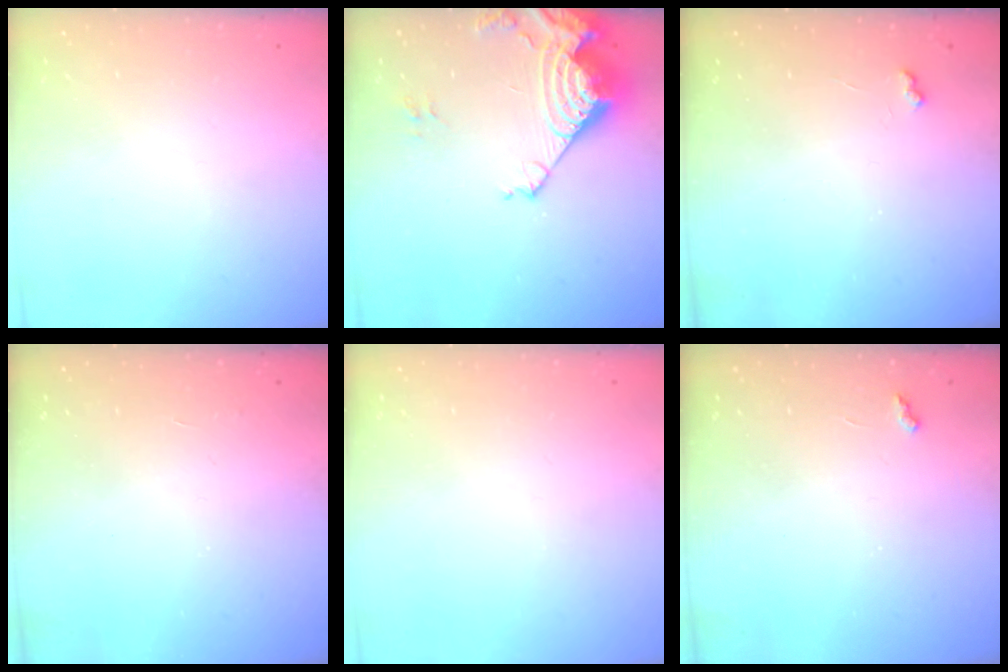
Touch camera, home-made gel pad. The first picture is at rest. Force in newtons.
{"total": 15.3, "press": 15.2, "slide": 1.8}
{"total": 3.5, "press": 3.5, "slide": 0.6}
{"total": 2.2, "press": 2.2, "slide": 0.4}
{"total": 0.0}
{"total": 2.3, "press": 2.3, "slide": 0.5}